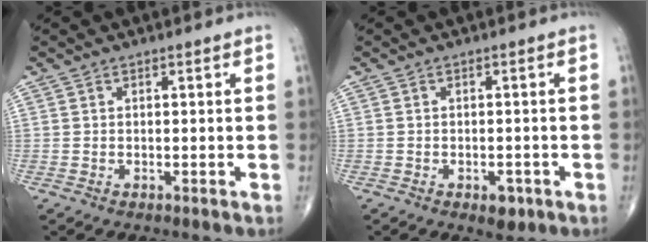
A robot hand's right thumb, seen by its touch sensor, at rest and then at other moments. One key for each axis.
{"total": 3.0, "fx": -1.4, "fy": 1.6, "fz": 2.0, "tx": -0.017, "ty": 0.003, "tz": -0.014}